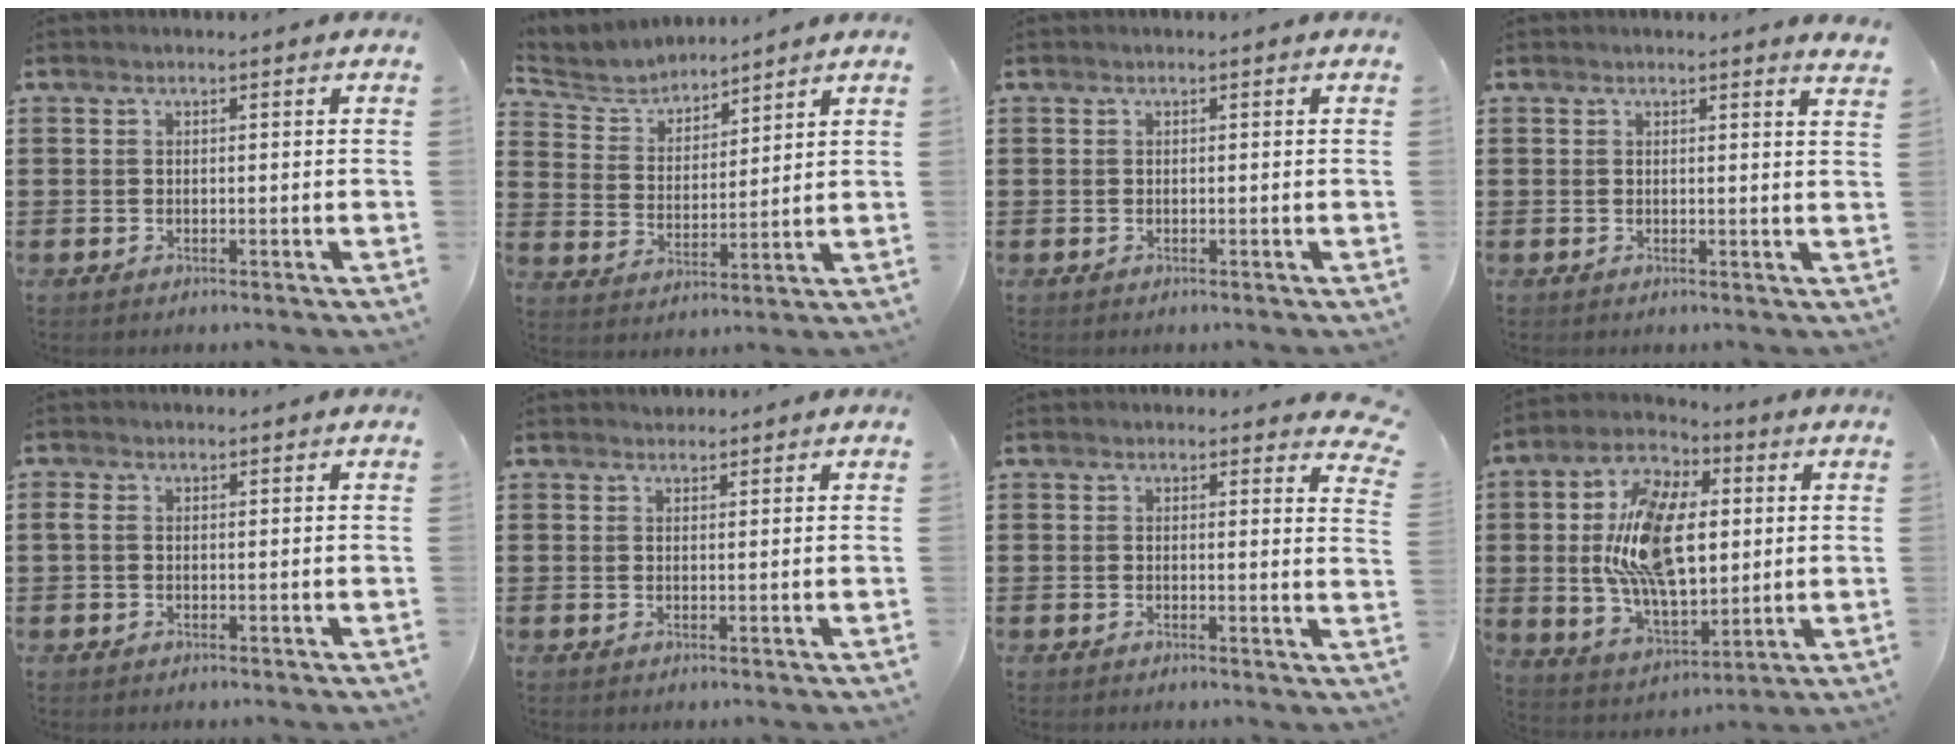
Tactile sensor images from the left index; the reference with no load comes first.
{"total": 5.1, "force": [4.9, 1.4, 0.3], "torque": [-0.035, -0.022, 0.084]}
{"total": 0.0}
{"total": 1.2, "force": [1.0, -0.2, 0.5], "torque": [-0.011, -0.003, 0.019]}
{"total": 1.3, "force": [0.0, 0.8, 1.0], "torque": [-0.037, -0.001, -0.006]}
{"total": 0.9, "force": [0.9, 0.2, -0.1], "torque": [0.001, 0.000, 0.018]}
{"total": 1.6, "force": [1.5, 0.3, 0.5], "torque": [0.000, -0.008, 0.027]}
{"total": 15.0, "force": [2.0, 8.2, 12.4], "torque": [-0.262, 0.011, 0.038]}